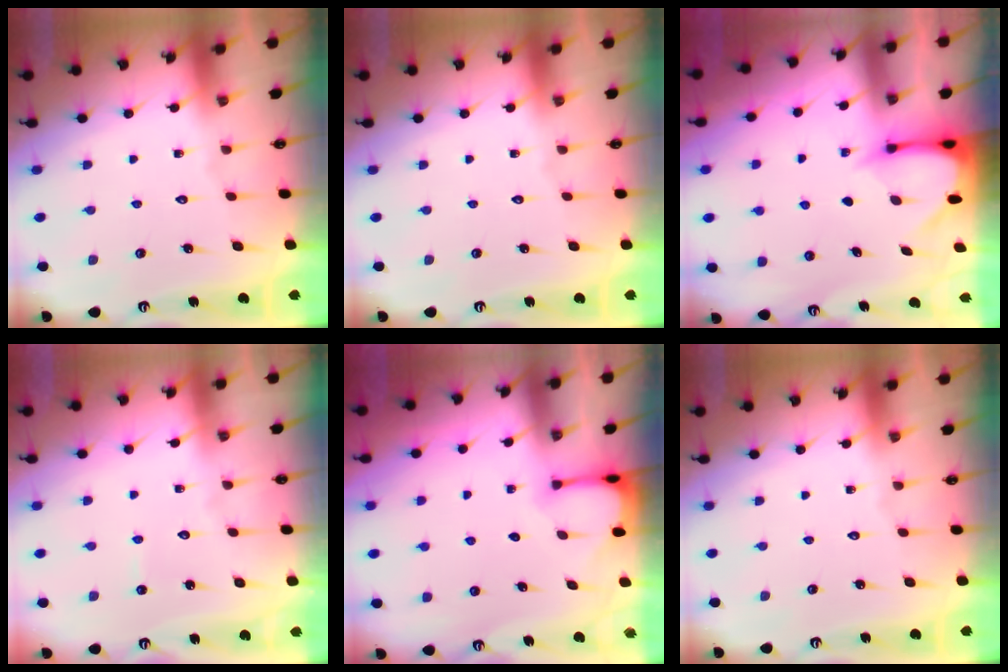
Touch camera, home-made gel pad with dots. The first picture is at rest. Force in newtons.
{"total": 0.0}
{"total": 3.4, "press": 3.3, "slide": 0.3}
{"total": 2.5, "press": 2.5, "slide": 0.2}
{"total": 2.6, "press": 2.6, "slide": 0.3}
{"total": 0.0}